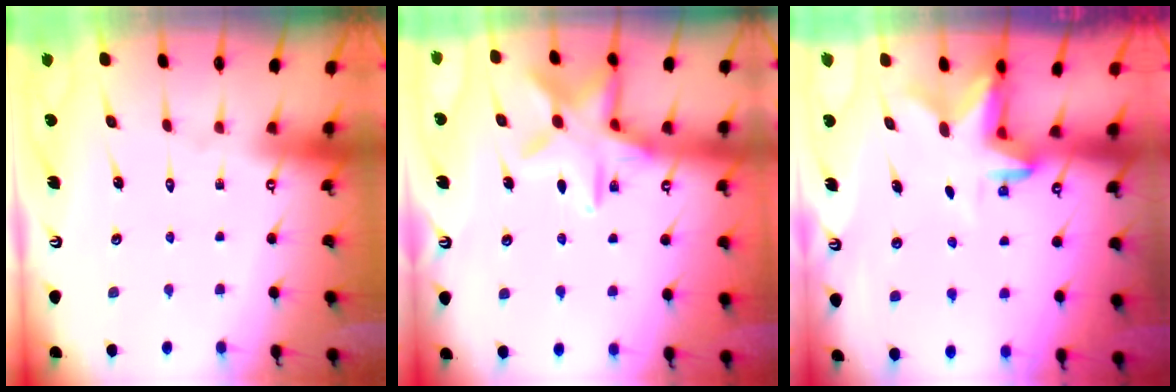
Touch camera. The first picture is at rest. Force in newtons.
{"total": 16.3, "press": 16.3, "slide": 0.9}
{"total": 2.5, "press": 2.5, "slide": 0.5}